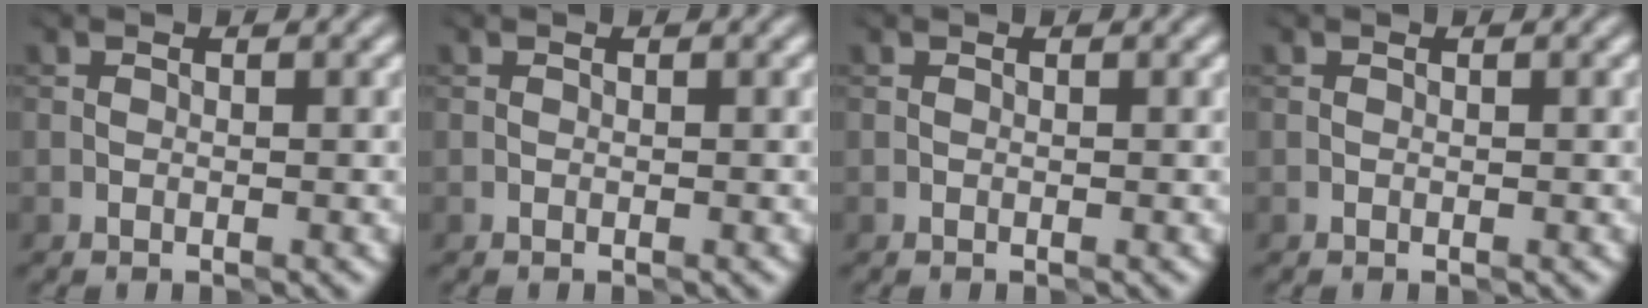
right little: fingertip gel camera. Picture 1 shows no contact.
{"total": 0.0}
{"total": 0.0}
{"total": 0.0}